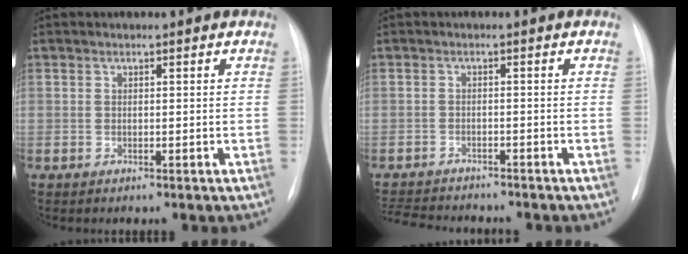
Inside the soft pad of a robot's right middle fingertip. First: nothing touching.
{"total": 9.4, "force": [-8.7, 1.8, 3.0], "torque": [-0.053, -0.005, -0.125]}